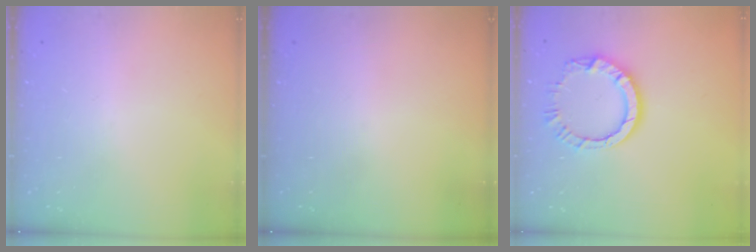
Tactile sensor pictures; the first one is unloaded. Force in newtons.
{"total": 0.0}
{"total": 10.6, "press": 10.6, "slide": 1.0}